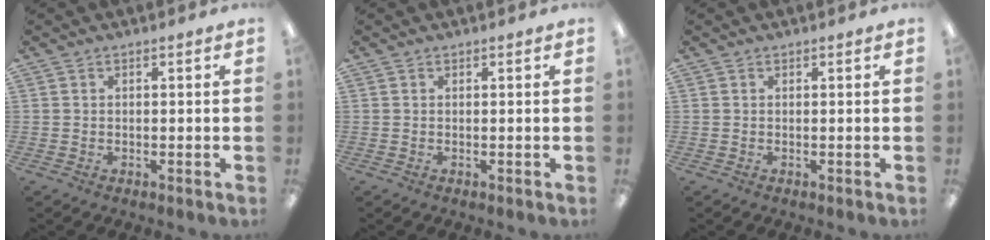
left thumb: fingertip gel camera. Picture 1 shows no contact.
{"total": 0.0}
{"total": 0.0}